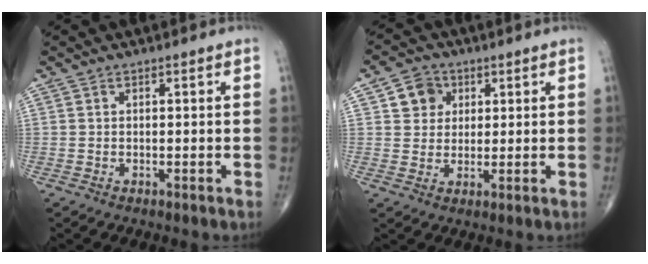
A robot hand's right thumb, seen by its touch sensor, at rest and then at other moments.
{"total": 5.9, "force": [2.1, 5.1, 1.9], "torque": [-0.004, -0.004, 0.033]}